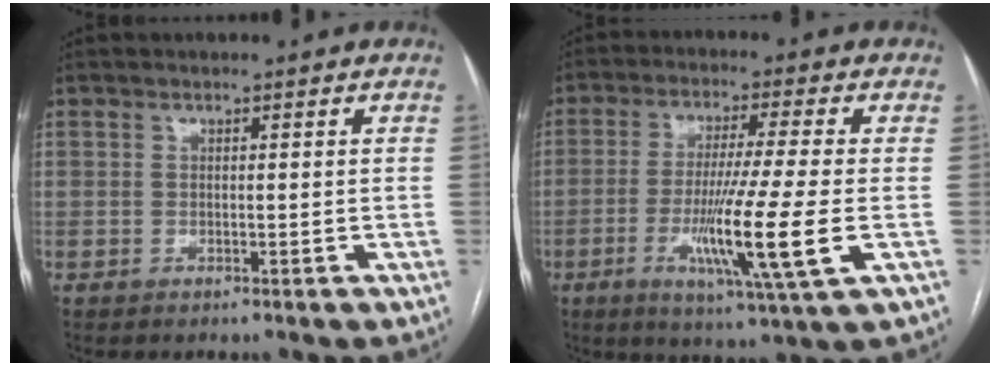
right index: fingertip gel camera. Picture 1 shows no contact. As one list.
[{"total": 13.3, "force": [-3.3, -0.9, 12.8], "torque": [-0.238, -0.031, -0.062]}]